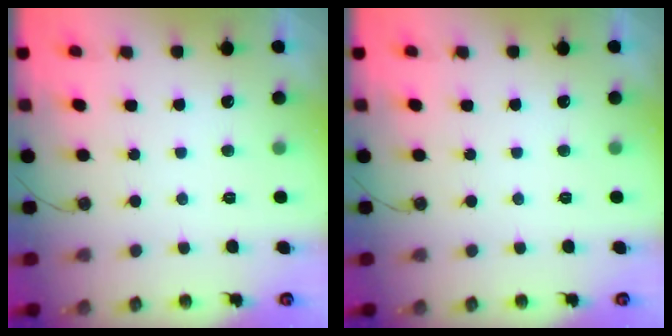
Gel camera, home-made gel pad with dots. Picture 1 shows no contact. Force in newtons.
{"total": 0.0}